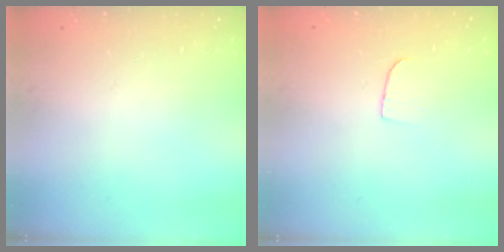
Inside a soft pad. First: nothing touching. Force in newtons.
{"total": 4.6, "press": 4.6, "slide": 0.4}